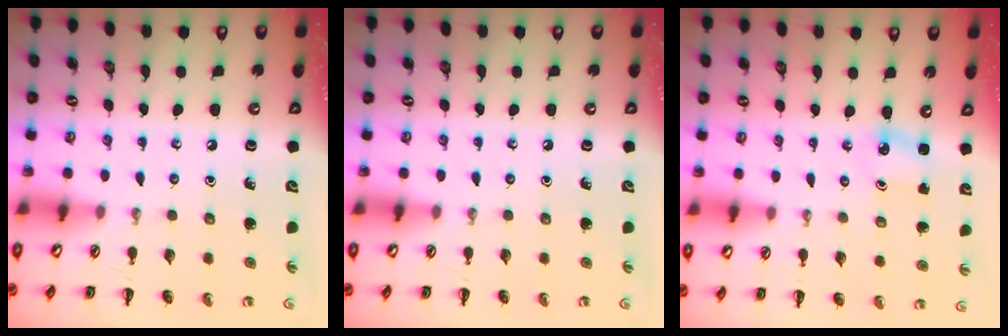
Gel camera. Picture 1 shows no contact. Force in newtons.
{"total": 0.0}
{"total": 1.9, "press": 1.8, "slide": 0.3}